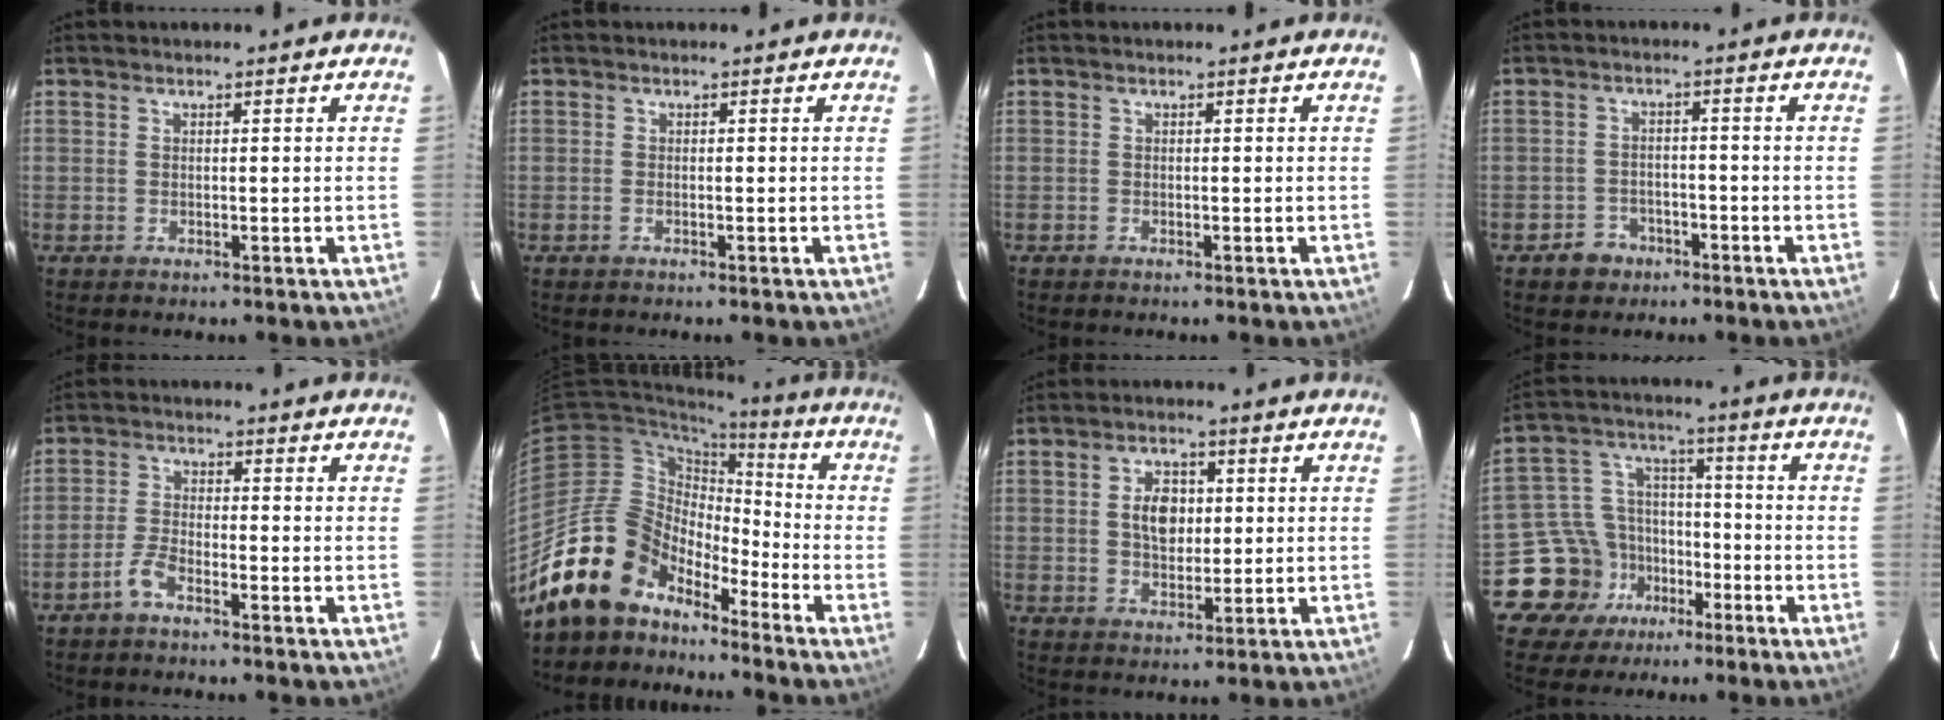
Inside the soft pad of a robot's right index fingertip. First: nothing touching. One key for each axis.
{"total": 0.5, "fx": -0.3, "fy": 0.3, "fz": 0.3, "tx": -0.007, "ty": -0.001, "tz": -0.006}
{"total": 0.0}
{"total": 4.7, "fx": -3.1, "fy": 3.4, "fz": 0.7, "tx": -0.031, "ty": 0.012, "tz": -0.044}
{"total": 3.9, "fx": -2.9, "fy": 1.2, "fz": 2.2, "tx": -0.062, "ty": 0.007, "tz": -0.062}
{"total": 15.6, "fx": -12.8, "fy": 7.8, "fz": 4.4, "tx": -0.087, "ty": 0.026, "tz": -0.233}
{"total": 6.0, "fx": 0.8, "fy": 4.1, "fz": 4.4, "tx": -0.073, "ty": 0.010, "tz": 0.018}
{"total": 11.8, "fx": -6.9, "fy": 9.3, "fz": 2.0, "tx": -0.064, "ty": 0.050, "tz": -0.110}